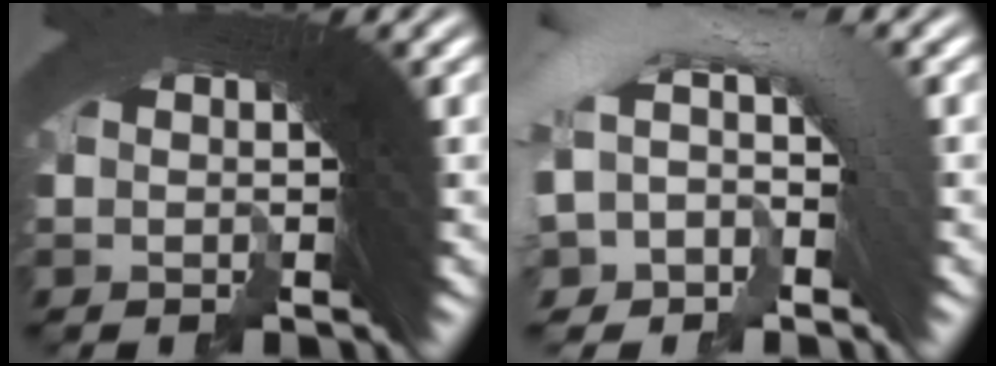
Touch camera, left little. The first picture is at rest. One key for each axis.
{"total": 5.1, "fx": -0.2, "fy": 3.4, "fz": 3.7, "tx": -0.072, "ty": 0.022, "tz": -0.022}